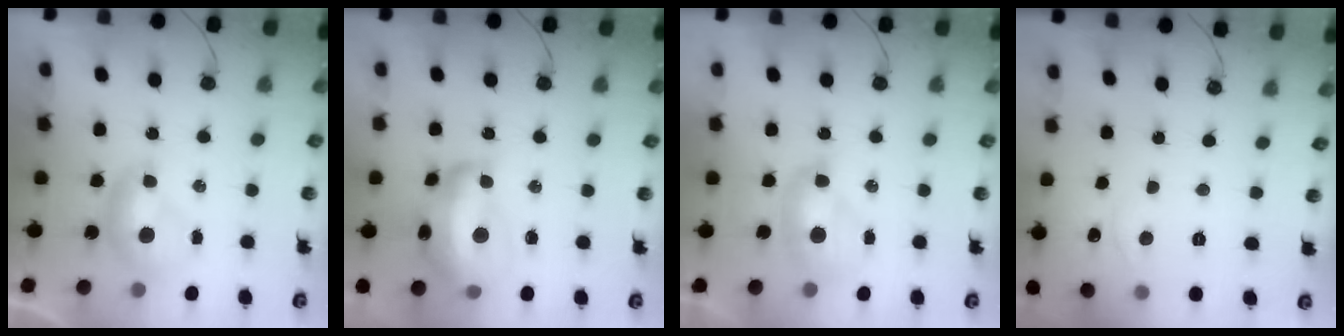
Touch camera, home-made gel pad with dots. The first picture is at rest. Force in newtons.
{"total": 10.4, "press": 10.4, "slide": 1.3}
{"total": 1.8, "press": 1.8, "slide": 0.0}
{"total": 2.0, "press": 2.0, "slide": 0.2}